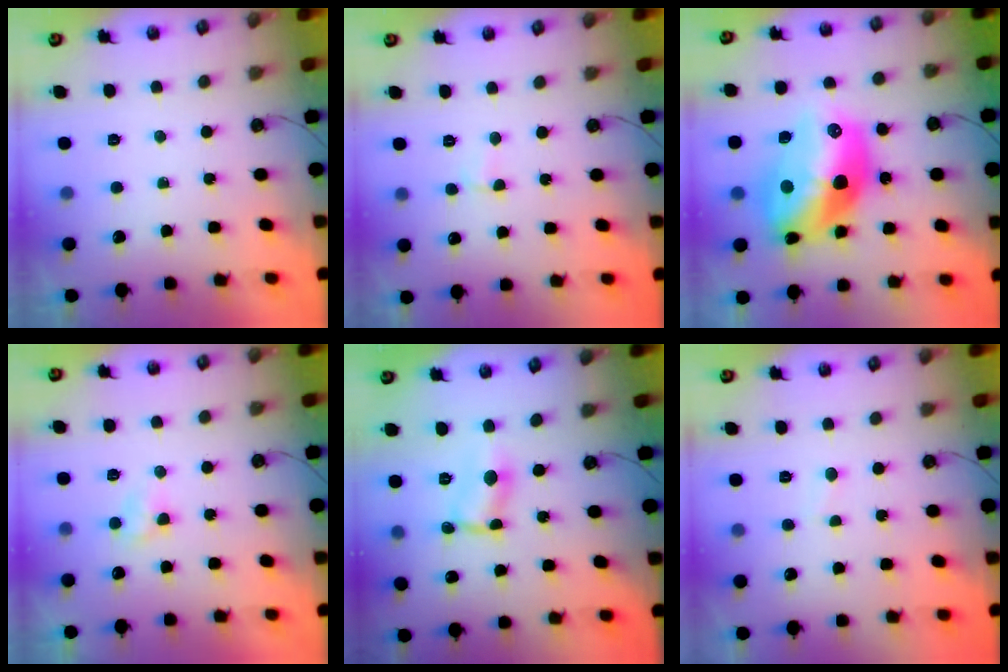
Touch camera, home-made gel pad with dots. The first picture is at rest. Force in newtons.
{"total": 3.6, "press": 1.9, "slide": 3.1}
{"total": 22.0, "press": 21.5, "slide": 5.0}
{"total": 4.0, "press": 3.9, "slide": 0.5}
{"total": 2.0, "press": 2.0, "slide": 0.1}
{"total": 3.8, "press": 1.9, "slide": 3.3}